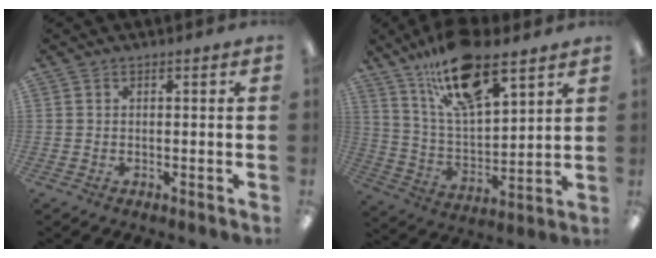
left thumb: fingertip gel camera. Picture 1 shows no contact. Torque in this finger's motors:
{"motor_torque": [0.32, 0.35, 1.28, -1.49, 0.20]}